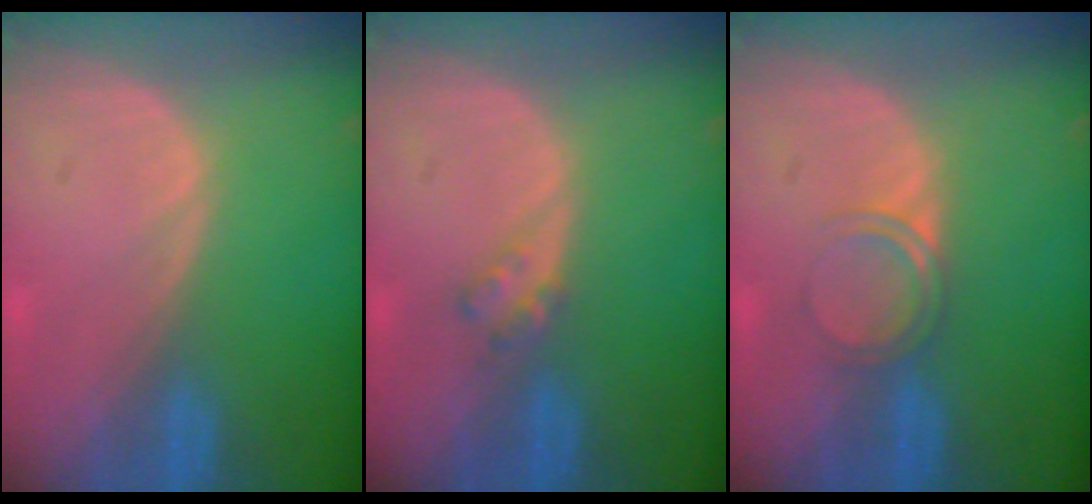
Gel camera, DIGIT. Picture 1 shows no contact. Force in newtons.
{"total": 2.0, "press": 2.0, "slide": 0.2}
{"total": 2.8, "press": 2.8, "slide": 0.2}